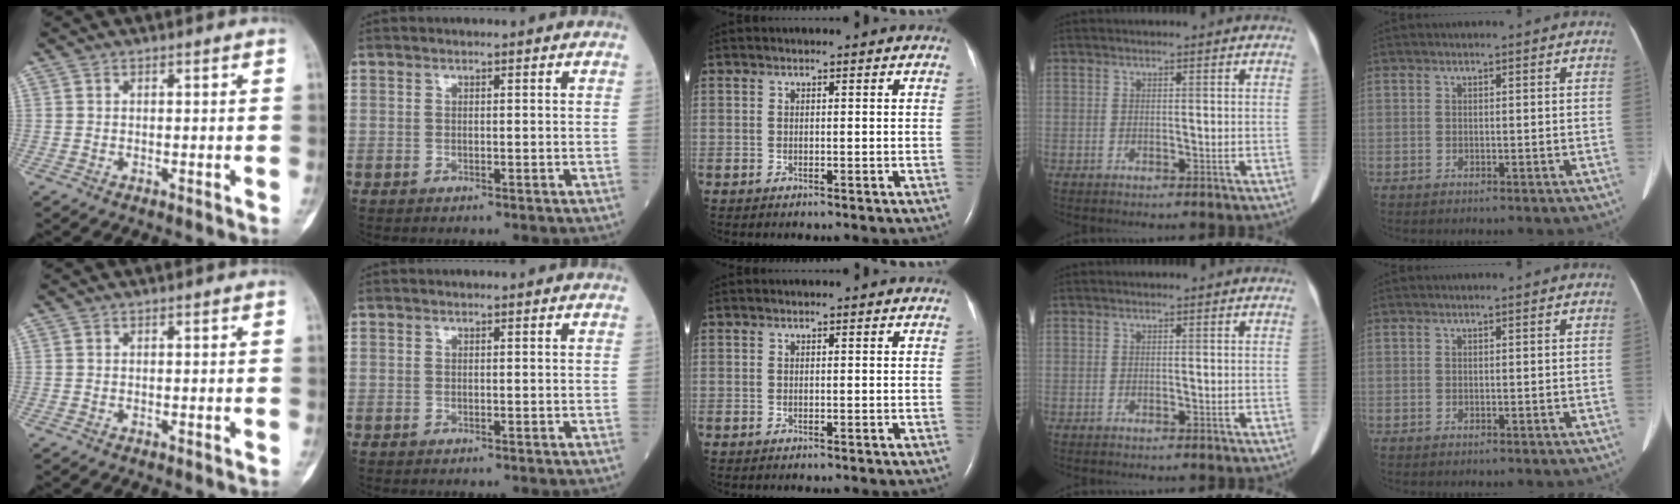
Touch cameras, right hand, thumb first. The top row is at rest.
{}